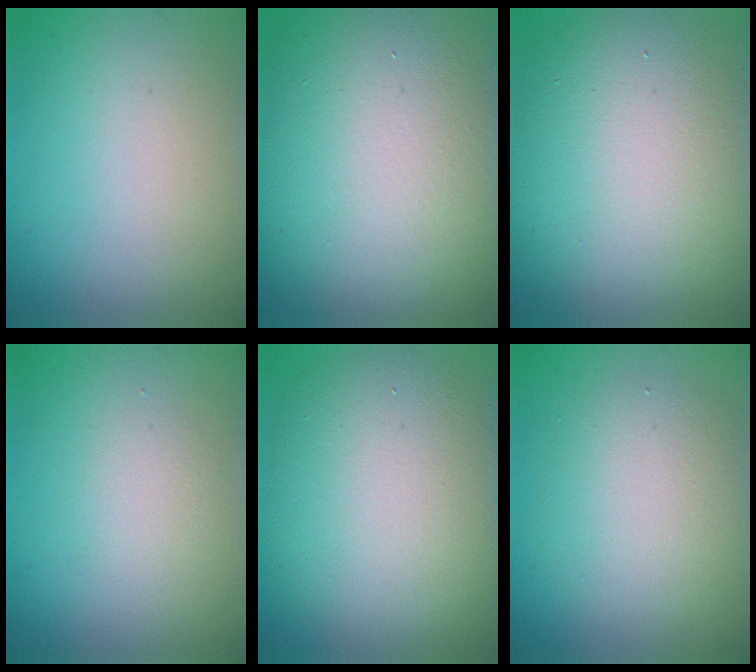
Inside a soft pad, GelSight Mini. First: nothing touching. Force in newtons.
{"total": 18.1, "press": 18.0, "slide": 1.0}
{"total": 15.7, "press": 15.7, "slide": 0.9}
{"total": 1.5, "press": 1.5, "slide": 0.1}
{"total": 11.6, "press": 11.6, "slide": 0.7}
{"total": 5.5, "press": 5.5, "slide": 0.4}